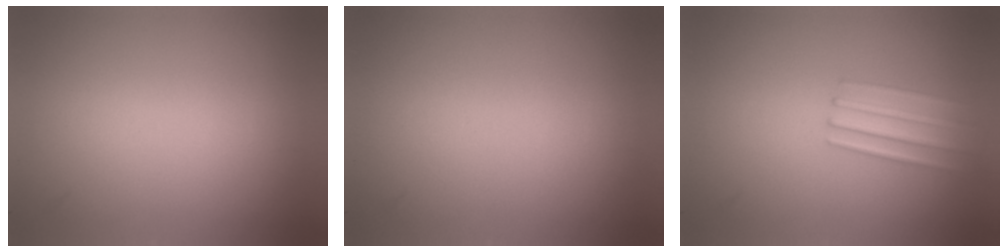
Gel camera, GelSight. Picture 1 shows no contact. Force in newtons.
{"total": 1.0}
{"total": 2.1}